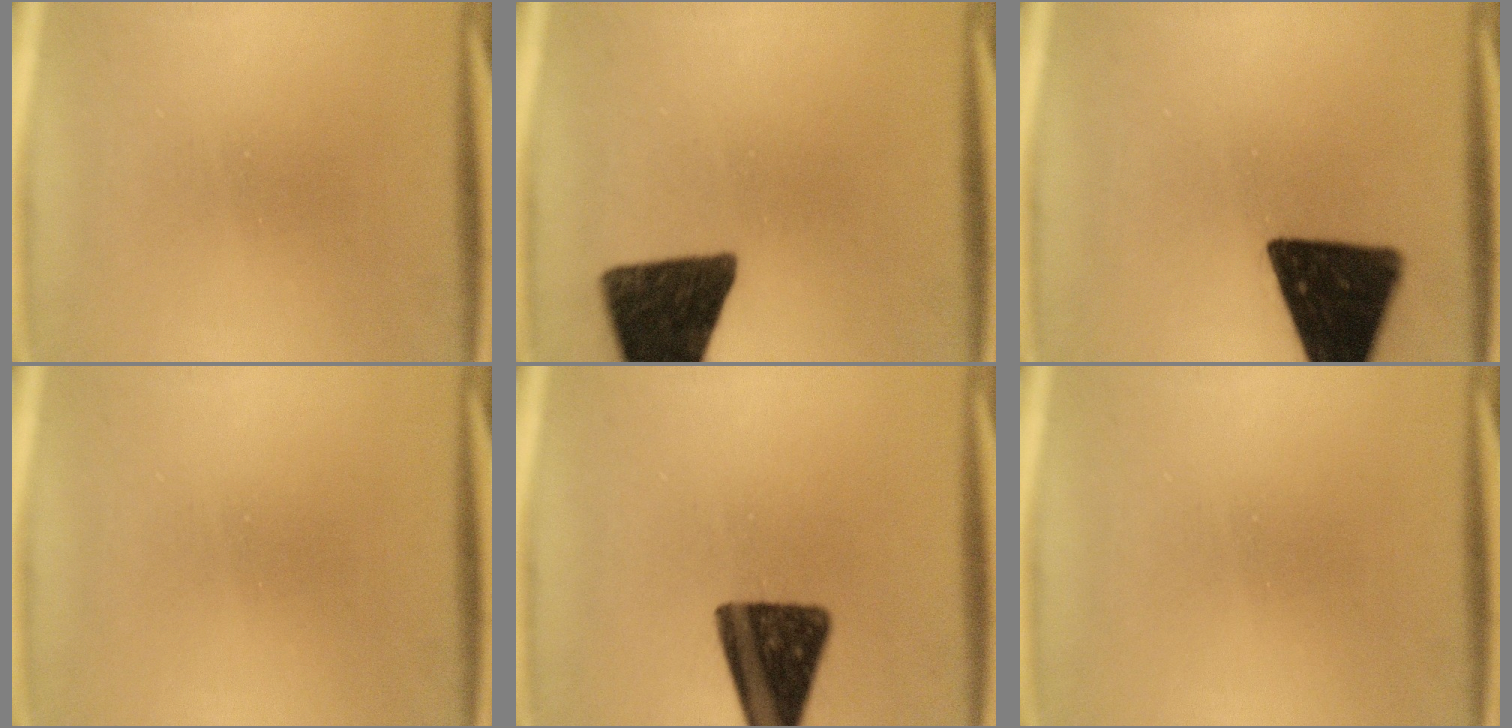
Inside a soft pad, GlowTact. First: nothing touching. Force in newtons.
{"total": 15.5}
{"total": 17.3}
{"total": 0.0}
{"total": 14.3}
{"total": 0.0}